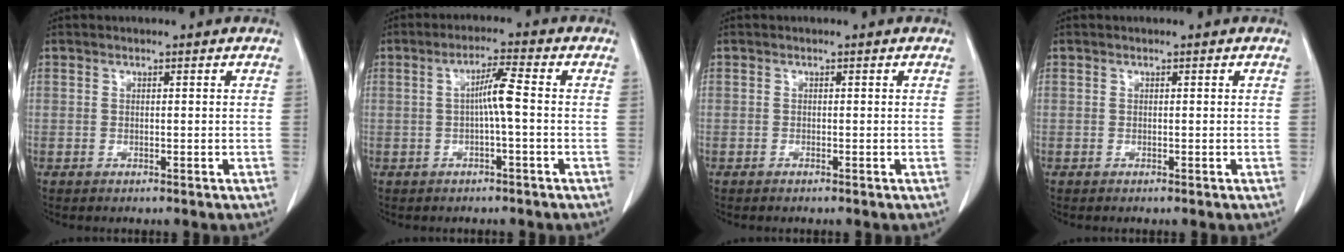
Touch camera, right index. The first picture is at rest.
{"total": 4.2, "force": [-0.2, -0.2, 4.2], "torque": [-0.075, 0.009, -0.003]}
{"total": 0.0}
{"total": 0.0}